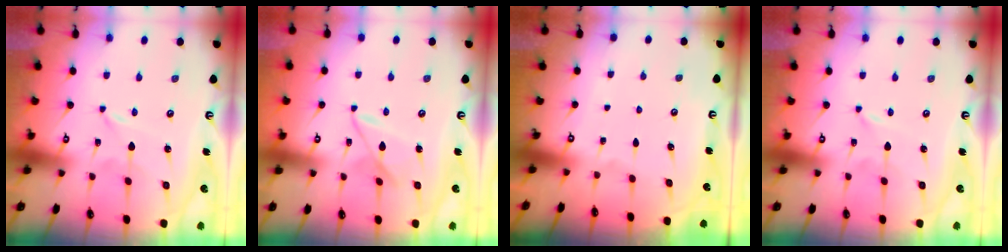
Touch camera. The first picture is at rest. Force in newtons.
{"total": 6.9, "press": 6.9, "slide": 0.4}
{"total": 0.0}
{"total": 0.0}